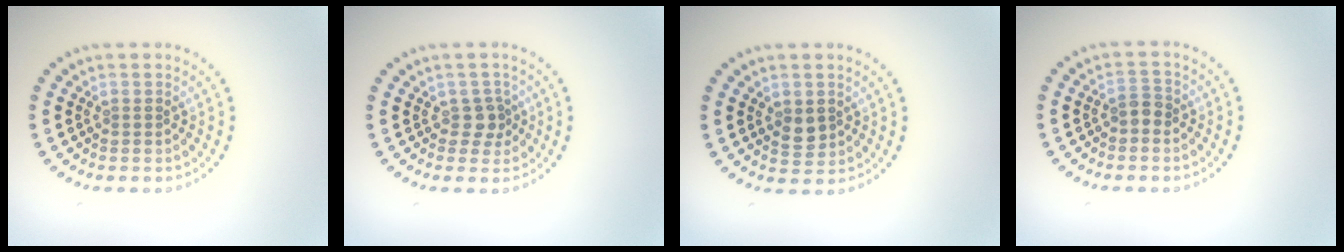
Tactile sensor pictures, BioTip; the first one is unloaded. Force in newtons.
{"total": 1.7, "press": 1.4, "slide": 1.0}
{"total": 1.8, "press": 1.7, "slide": 0.3}
{"total": 1.4, "press": 1.2, "slide": 0.6}